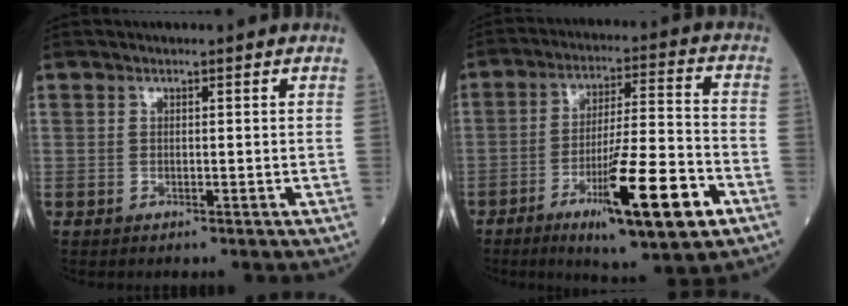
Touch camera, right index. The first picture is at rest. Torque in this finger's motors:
{"motor_torque": [1.56, -0.58, 0.84, 0.21]}